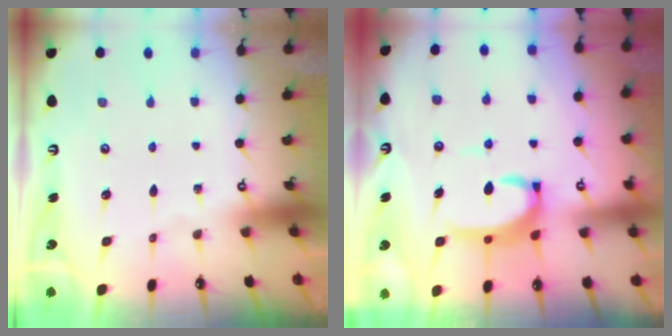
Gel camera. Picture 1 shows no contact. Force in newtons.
{"total": 6.6, "press": 6.5, "slide": 0.9}